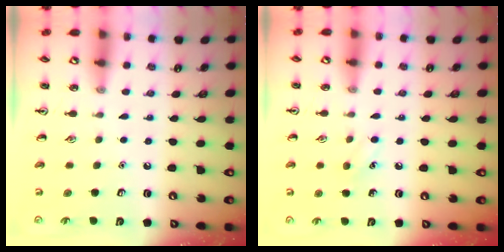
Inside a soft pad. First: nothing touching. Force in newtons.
{"total": 5.4, "press": 5.1, "slide": 1.6}